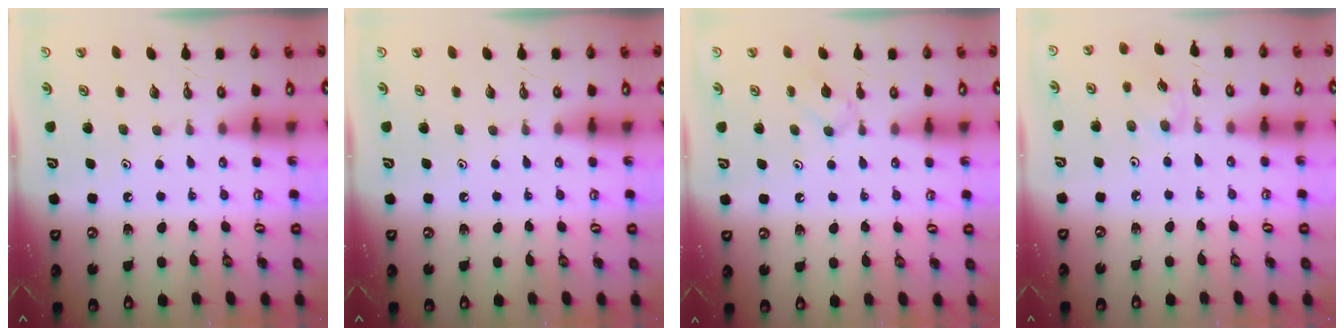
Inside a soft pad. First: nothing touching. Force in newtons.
{"total": 0.0}
{"total": 2.9, "press": 2.8, "slide": 0.6}
{"total": 2.7, "press": 2.6, "slide": 0.5}